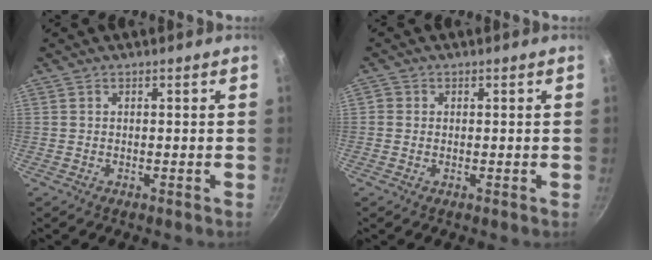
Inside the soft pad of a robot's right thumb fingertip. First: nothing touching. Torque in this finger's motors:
{"motor_torque": [-0.11, 0.17, 0.22, -0.28, -0.01]}